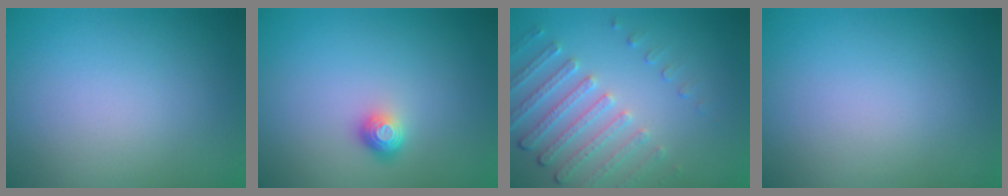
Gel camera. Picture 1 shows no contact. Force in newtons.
{"total": 1.5, "press": 1.1, "slide": 1.0}
{"total": 4.5, "press": 3.4, "slide": 3.0}
{"total": 0.0}